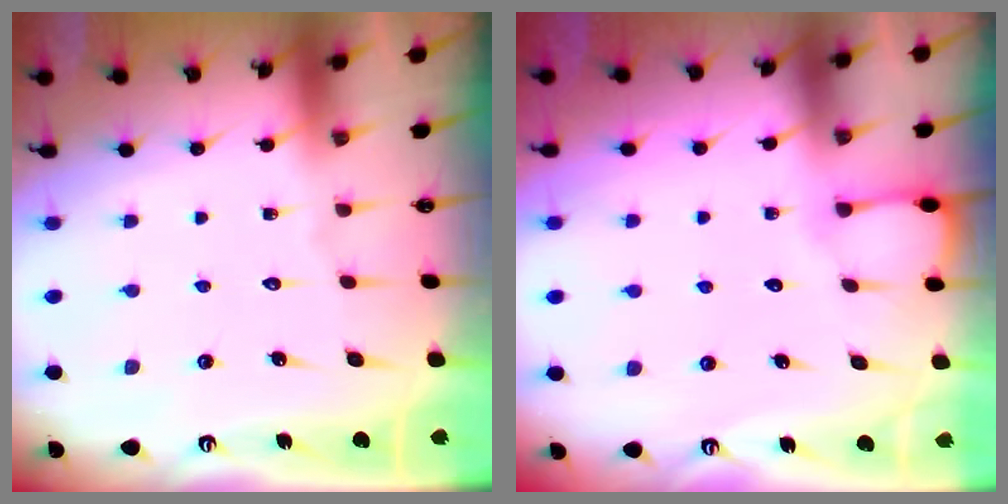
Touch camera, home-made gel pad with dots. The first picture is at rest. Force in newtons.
{"total": 2.4, "press": 2.4, "slide": 0.3}